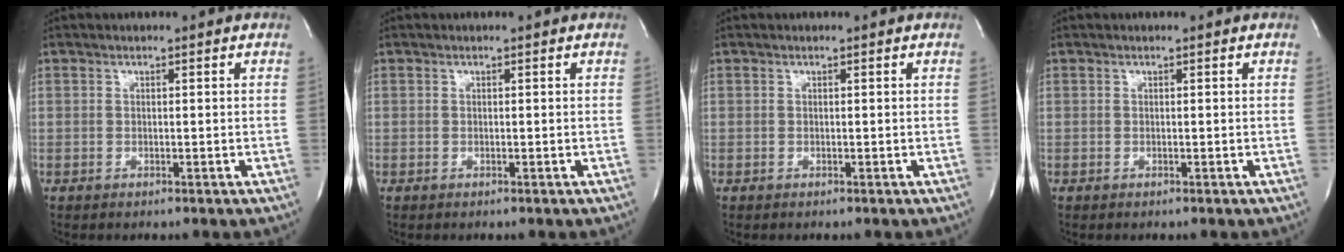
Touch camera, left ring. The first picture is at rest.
{"total": 0.0}
{"total": 0.0}
{"total": 0.0}